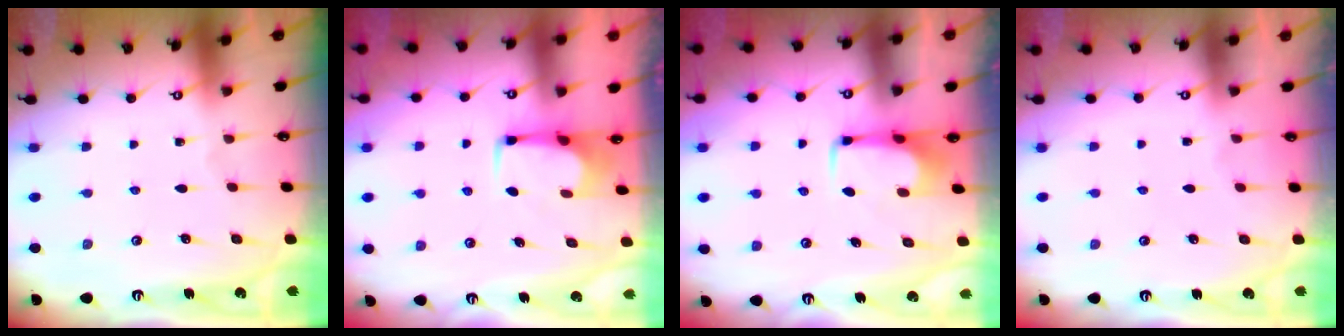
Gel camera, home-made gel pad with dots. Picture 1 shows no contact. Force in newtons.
{"total": 2.7, "press": 2.6, "slide": 0.4}
{"total": 1.6, "press": 1.5, "slide": 0.5}
{"total": 1.5, "press": 1.4, "slide": 0.7}